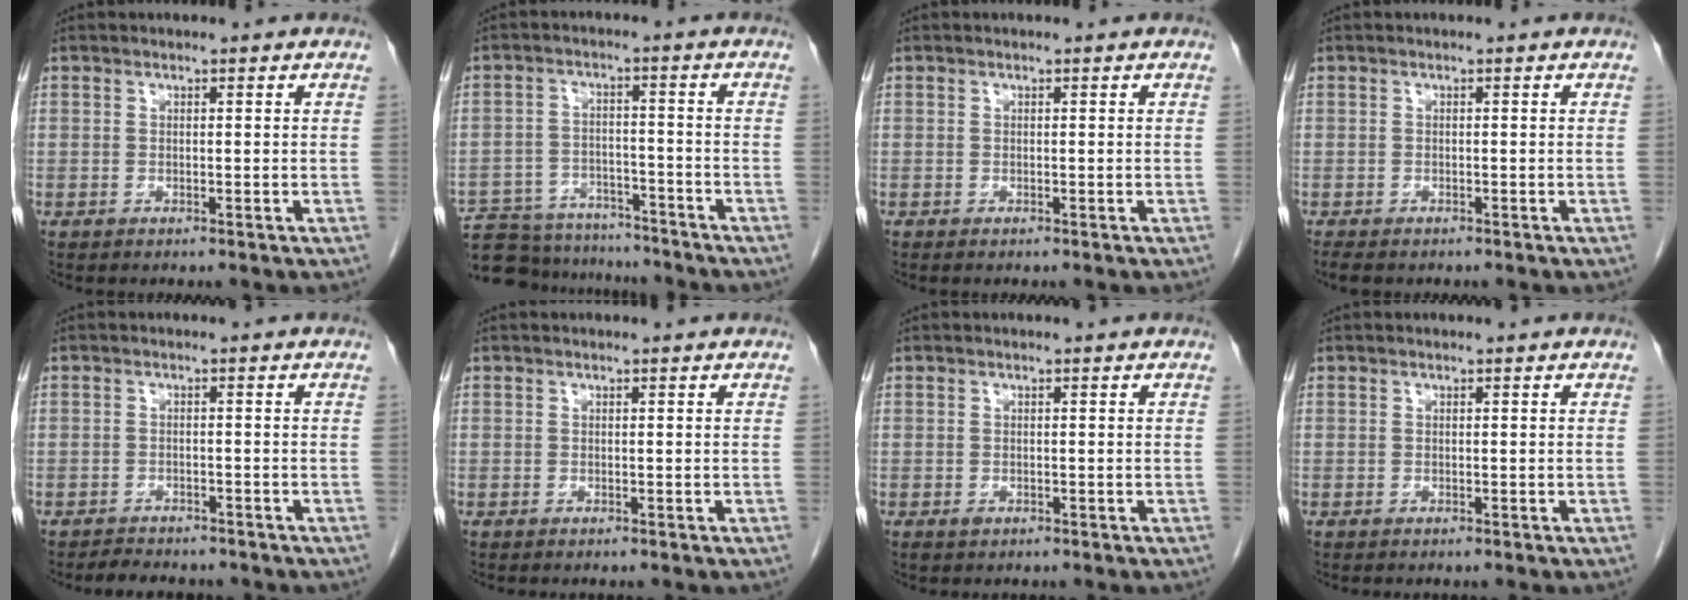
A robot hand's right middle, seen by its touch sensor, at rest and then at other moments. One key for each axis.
{"total": 15.7, "fx": -14.5, "fy": 4.8, "fz": 3.7, "tx": -0.076, "ty": 0.010, "tz": -0.205}
{"total": 0.0}
{"total": 2.3, "fx": -1.9, "fy": 0.8, "fz": 1.1, "tx": -0.021, "ty": -0.007, "tz": -0.024}
{"total": 4.6, "fx": -4.1, "fy": 1.6, "fz": 1.3, "tx": -0.024, "ty": -0.005, "tz": -0.055}
{"total": 0.0}
{"total": 0.7, "fx": -0.4, "fy": 0.5, "fz": 0.4, "tx": -0.007, "ty": 0.000, "tz": -0.002}
{"total": 0.0}